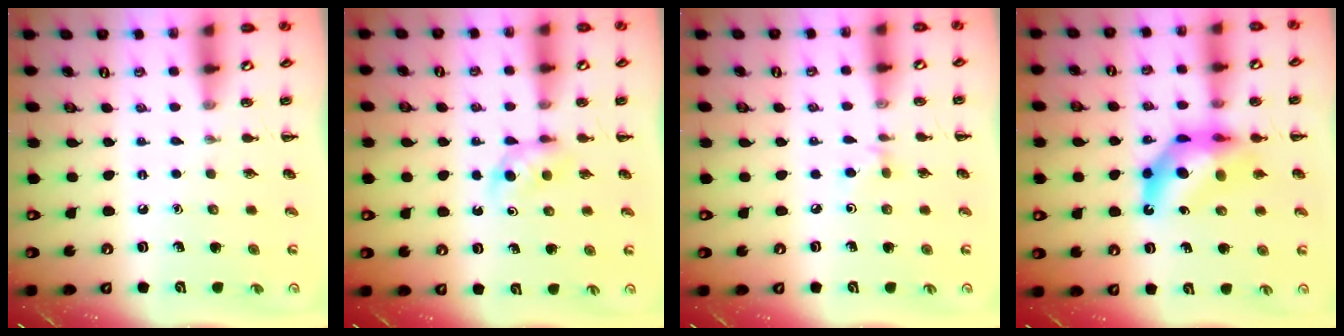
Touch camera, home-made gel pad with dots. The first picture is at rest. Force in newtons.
{"total": 3.4, "press": 3.0, "slide": 1.5}
{"total": 2.9, "press": 2.7, "slide": 1.2}
{"total": 11.4, "press": 10.9, "slide": 3.4}